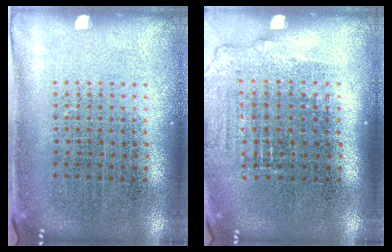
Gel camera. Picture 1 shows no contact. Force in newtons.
{"total": 1.0, "press": 1.0, "slide": 0.4}